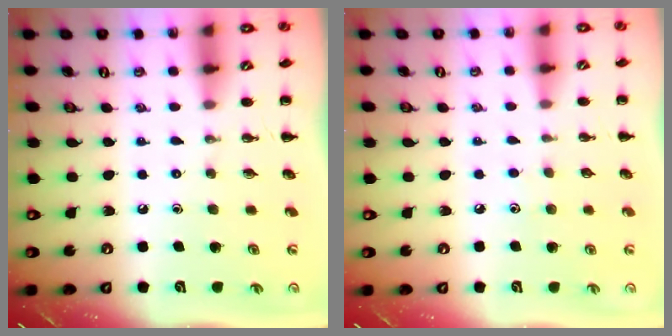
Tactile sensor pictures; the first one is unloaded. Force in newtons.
{"total": 3.5, "press": 3.4, "slide": 0.9}